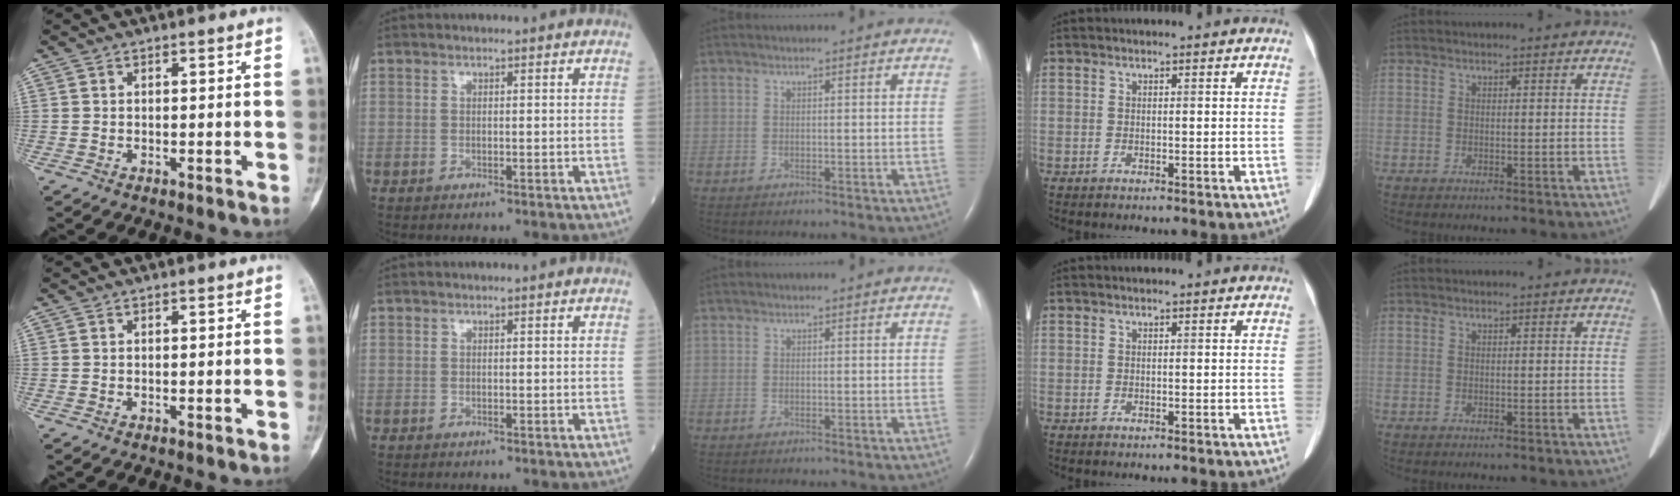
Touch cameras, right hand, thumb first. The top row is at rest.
{}